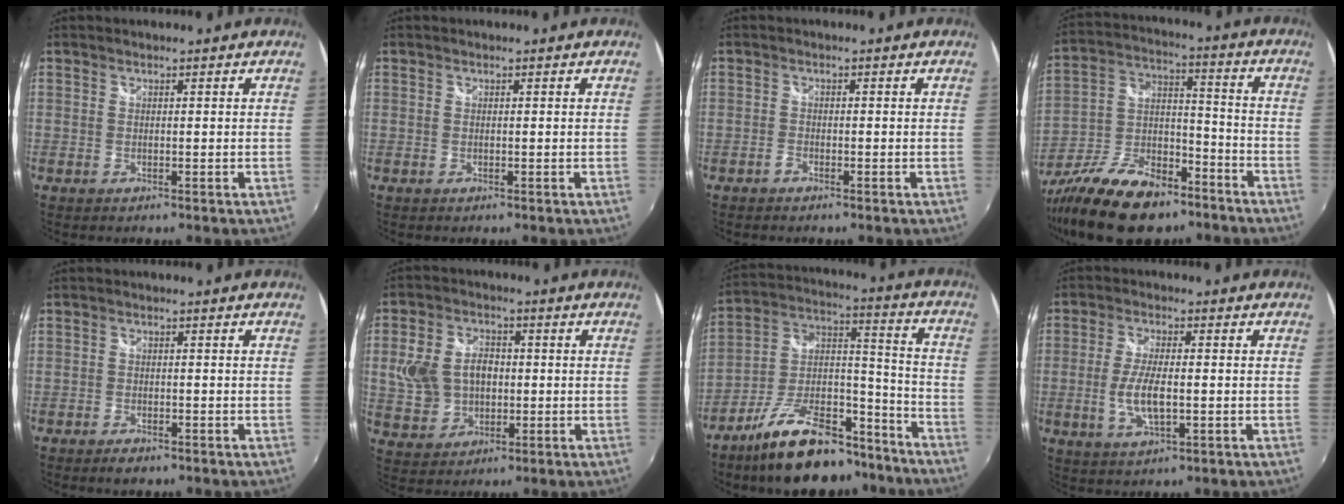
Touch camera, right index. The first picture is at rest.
{"total": 0.0}
{"total": 1.0, "force": [-0.9, 0.4, 0.3], "torque": [-0.010, 0.002, -0.019]}
{"total": 20.5, "force": [-14.2, 9.0, 11.8], "torque": [-0.244, -0.010, -0.241]}
{"total": 2.4, "force": [-1.9, 1.0, 1.2], "torque": [-0.030, -0.003, -0.033]}
{"total": 10.4, "force": [0.2, 8.0, 6.6], "torque": [-0.146, 0.018, 0.015]}
{"total": 21.6, "force": [-15.7, 8.8, 11.9], "torque": [-0.211, 0.029, -0.241]}
{"total": 6.8, "force": [-1.2, 2.3, 6.3], "torque": [-0.130, -0.005, -0.022]}